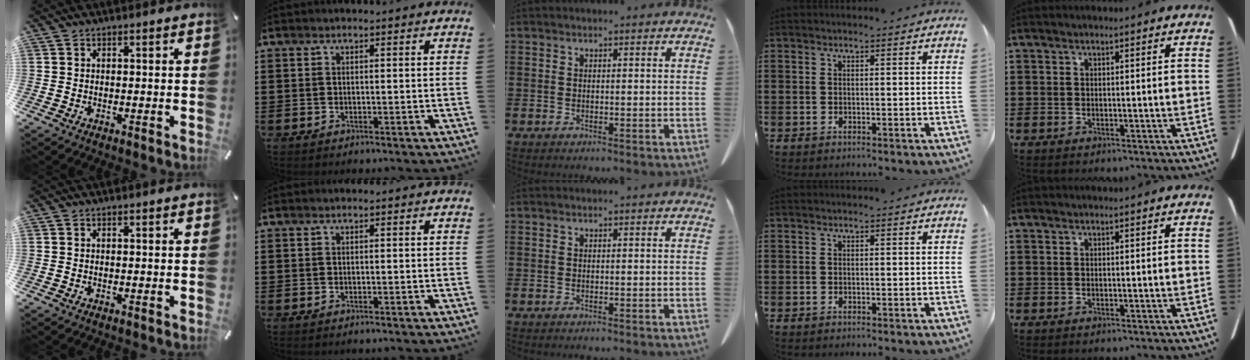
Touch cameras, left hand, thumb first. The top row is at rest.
{}